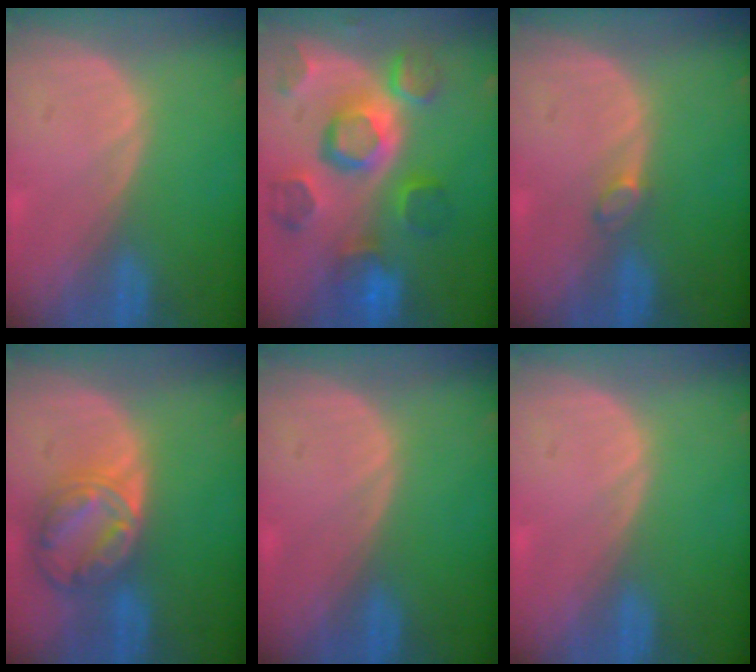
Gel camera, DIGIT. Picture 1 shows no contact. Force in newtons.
{"total": 12.0, "press": 10.3, "slide": 6.2}
{"total": 1.4, "press": 1.4, "slide": 0.2}
{"total": 8.5, "press": 7.2, "slide": 4.5}
{"total": 0.0}
{"total": 0.5, "press": 0.0, "slide": 0.5}